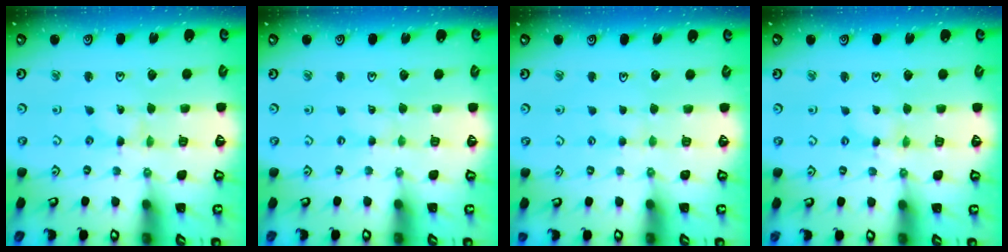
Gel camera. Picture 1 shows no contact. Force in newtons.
{"total": 0.0}
{"total": 2.3, "press": 2.3, "slide": 0.3}
{"total": 2.5, "press": 2.5, "slide": 0.3}